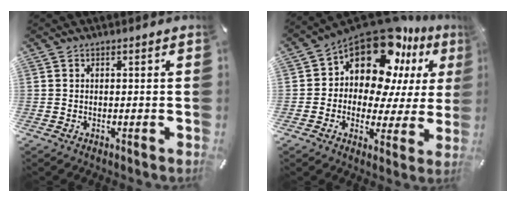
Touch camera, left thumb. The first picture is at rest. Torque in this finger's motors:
{"motor_torque": [2.34, 2.67, 0.83, -0.47, 0.14]}